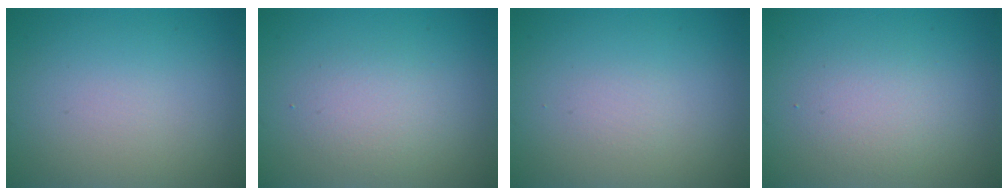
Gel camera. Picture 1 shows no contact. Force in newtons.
{"total": 2.0, "press": 2.0, "slide": 0.1}
{"total": 0.7, "press": 0.7, "slide": 0.1}
{"total": 2.2, "press": 2.2, "slide": 0.2}